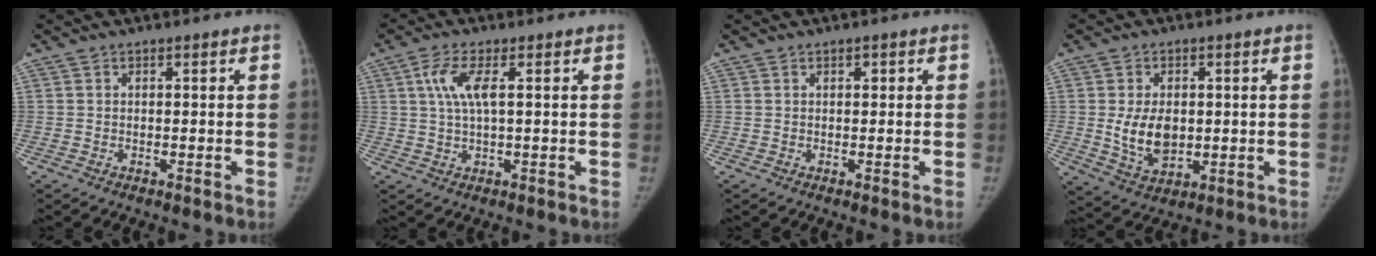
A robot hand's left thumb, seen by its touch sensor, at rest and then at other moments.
{"total": 5.4, "force": [1.4, 1.6, 5.0], "torque": [-0.123, 0.005, 0.027]}
{"total": 0.9, "force": [0.3, 0.6, 0.5], "torque": [-0.001, 0.002, 0.003]}
{"total": 8.6, "force": [0.2, 5.7, 6.5], "torque": [-0.096, -0.009, 0.014]}